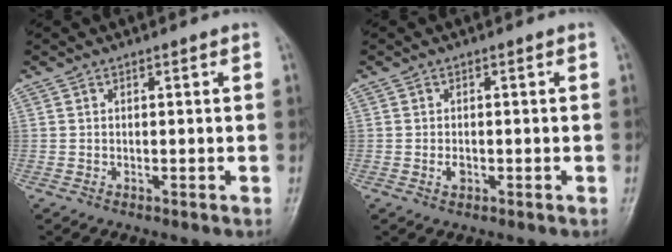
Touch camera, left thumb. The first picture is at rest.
{"total": 1.5, "force": [-0.4, 0.9, 1.0], "torque": [-0.015, 0.001, -0.006]}